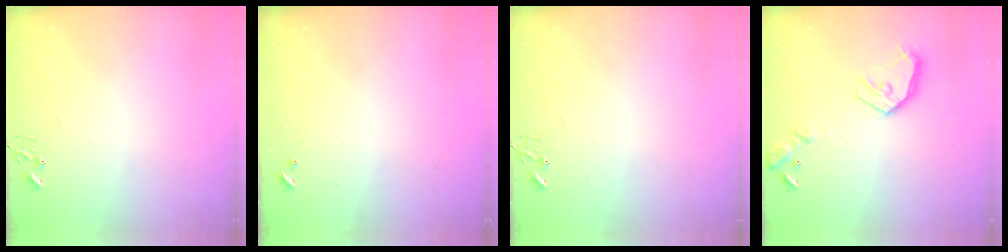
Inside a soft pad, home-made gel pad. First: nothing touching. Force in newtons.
{"total": 0.0}
{"total": 0.0}
{"total": 14.7, "press": 14.6, "slide": 1.6}